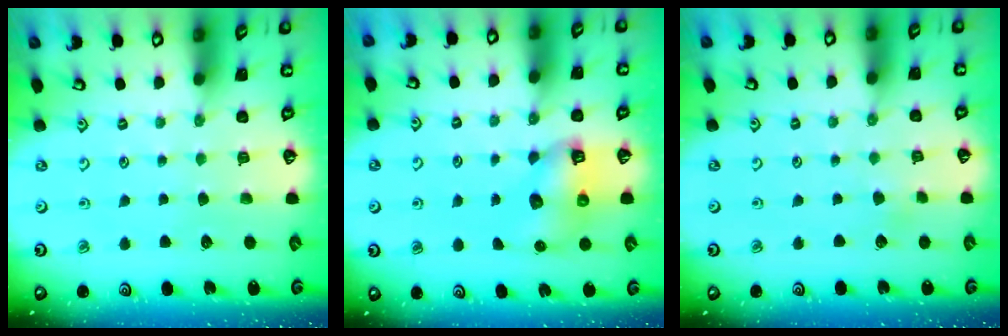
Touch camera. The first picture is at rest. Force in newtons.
{"total": 8.1, "press": 8.0, "slide": 1.1}
{"total": 1.7, "press": 1.7, "slide": 0.1}